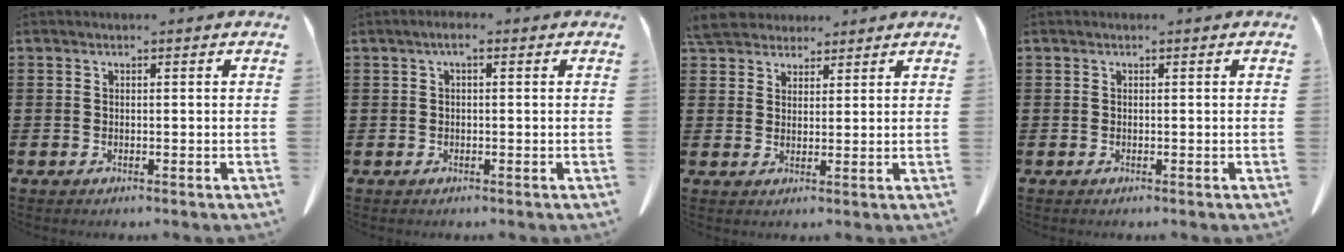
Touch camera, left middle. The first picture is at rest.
{"total": 1.5, "force": [0.0, 0.4, 1.4], "torque": [-0.027, 0.001, -0.001]}
{"total": 5.1, "force": [4.7, 1.8, 1.1], "torque": [-0.038, -0.005, 0.090]}
{"total": 0.0}